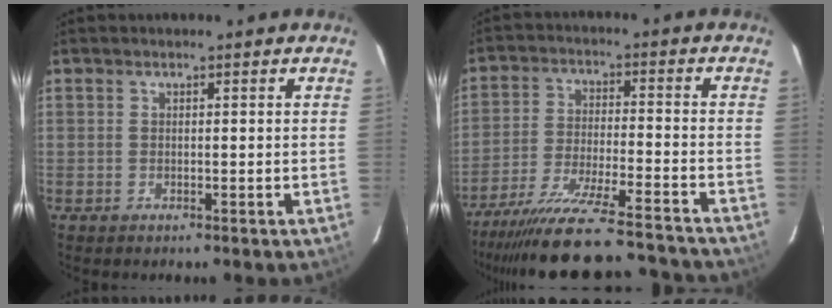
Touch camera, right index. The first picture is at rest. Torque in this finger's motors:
{"motor_torque": [0.98, -1.16, 0.46, 0.14]}